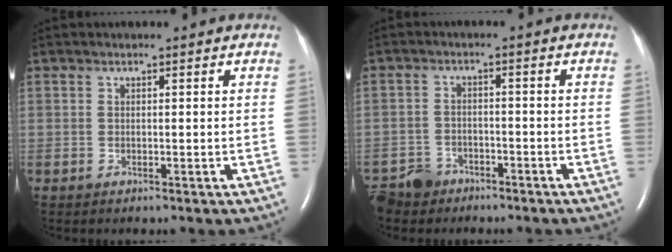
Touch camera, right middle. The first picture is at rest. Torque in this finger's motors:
{"motor_torque": [-0.04, -0.03, -0.03, 0.00]}